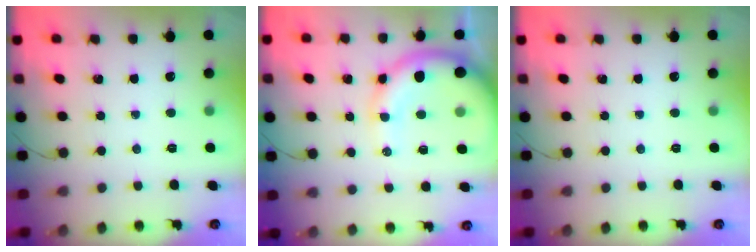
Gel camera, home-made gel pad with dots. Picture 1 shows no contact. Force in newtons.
{"total": 12.7, "press": 12.4, "slide": 2.7}
{"total": 0.0}